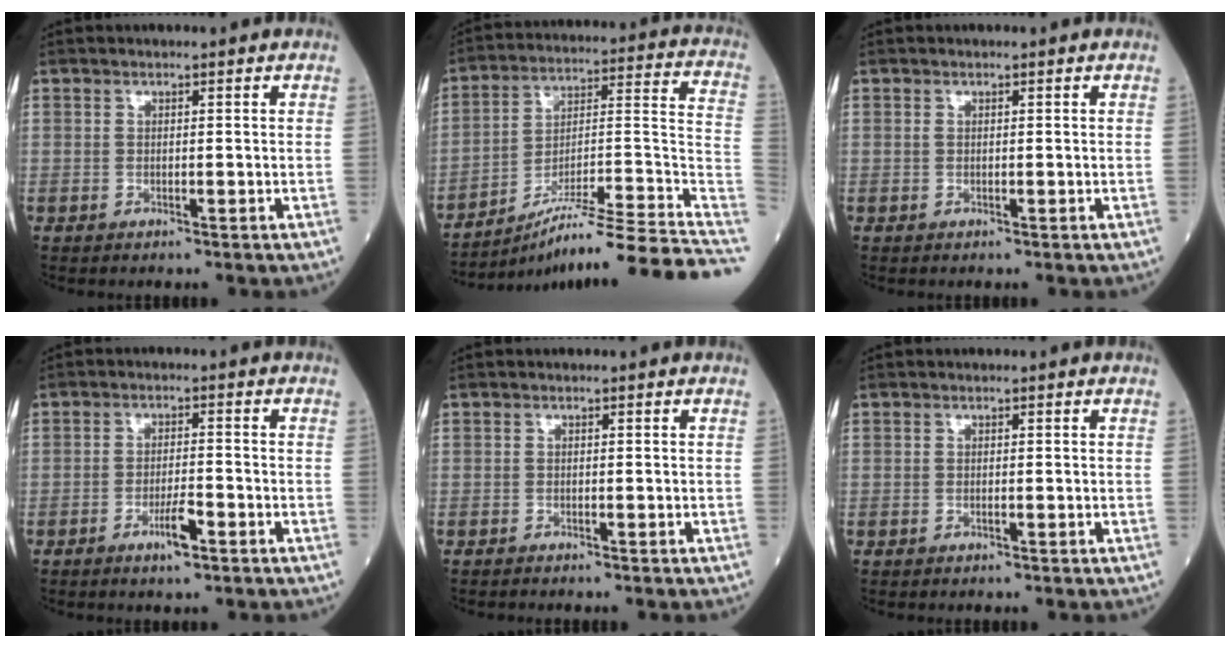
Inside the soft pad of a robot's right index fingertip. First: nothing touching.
{"total": 24.6, "force": [-19.5, -1.2, 15.1], "torque": [-0.144, 0.004, -0.301]}
{"total": 0.0}
{"total": 3.8, "force": [-2.1, 0.5, 3.1], "torque": [-0.058, 0.000, -0.038]}
{"total": 0.6, "force": [-0.6, -0.1, 0.1], "torque": [-0.004, -0.001, -0.013]}
{"total": 0.0}